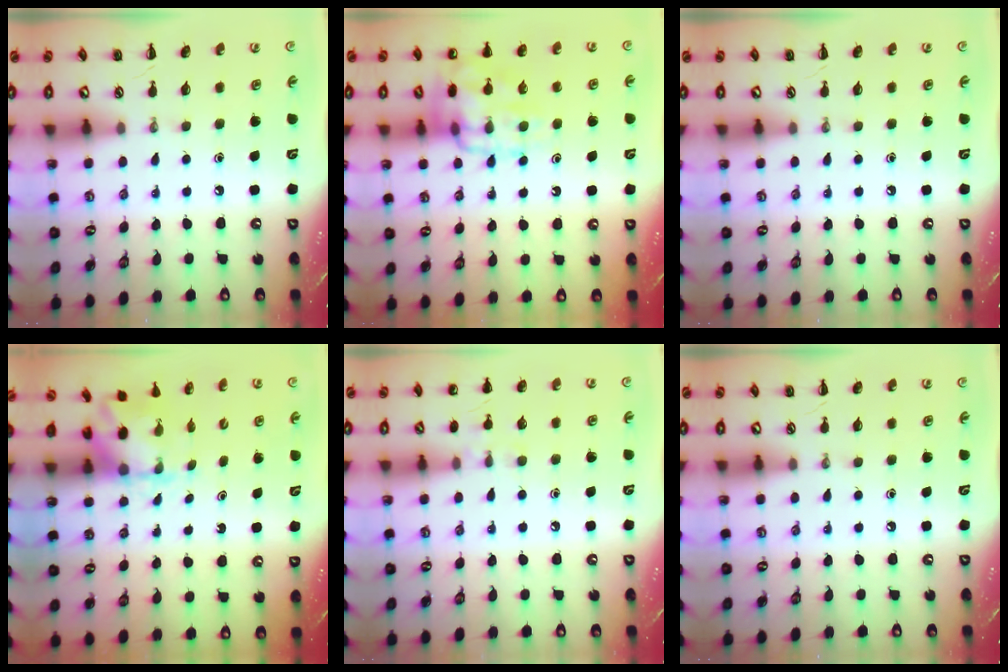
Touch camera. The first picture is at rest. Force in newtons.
{"total": 14.7, "press": 14.6, "slide": 1.6}
{"total": 0.0}
{"total": 2.1, "press": 2.0, "slide": 0.7}
{"total": 7.0, "press": 6.7, "slide": 2.1}
{"total": 0.0}